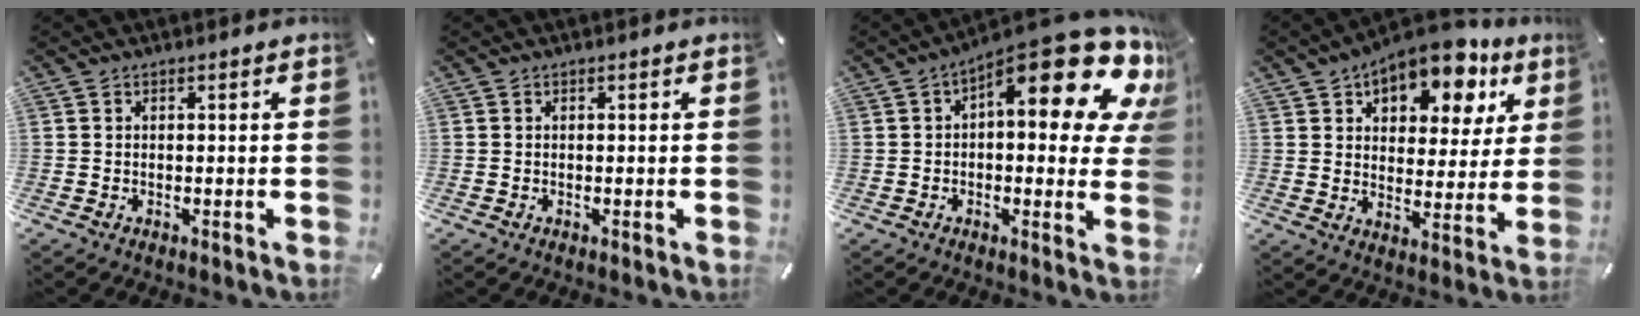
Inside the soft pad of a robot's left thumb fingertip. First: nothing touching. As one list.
[{"total": 0.0}, {"total": 19.7, "force": [9.9, 7.2, 15.5], "torque": [-0.207, -0.085, 0.158]}, {"total": 13.7, "force": [9.8, 7.3, 6.2], "torque": [-0.090, -0.064, 0.169]}]